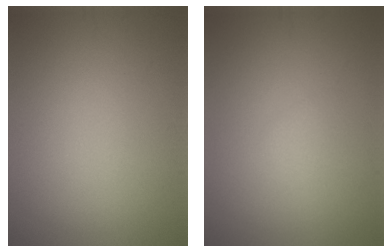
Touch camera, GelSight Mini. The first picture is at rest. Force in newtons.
{"total": 1.0, "press": 1.0, "slide": 0.1}